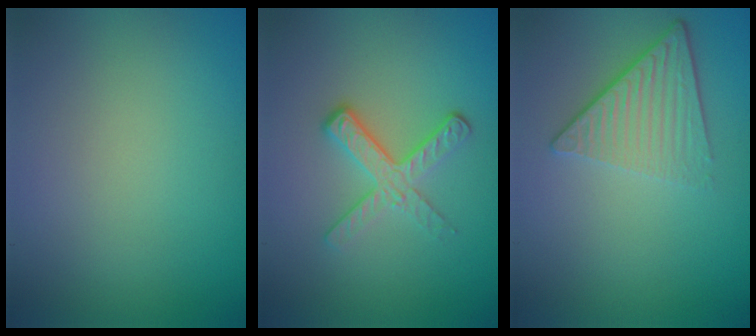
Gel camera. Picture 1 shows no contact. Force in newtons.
{"total": 3.4, "press": 2.4, "slide": 2.4}
{"total": 4.3, "press": 3.1, "slide": 3.0}